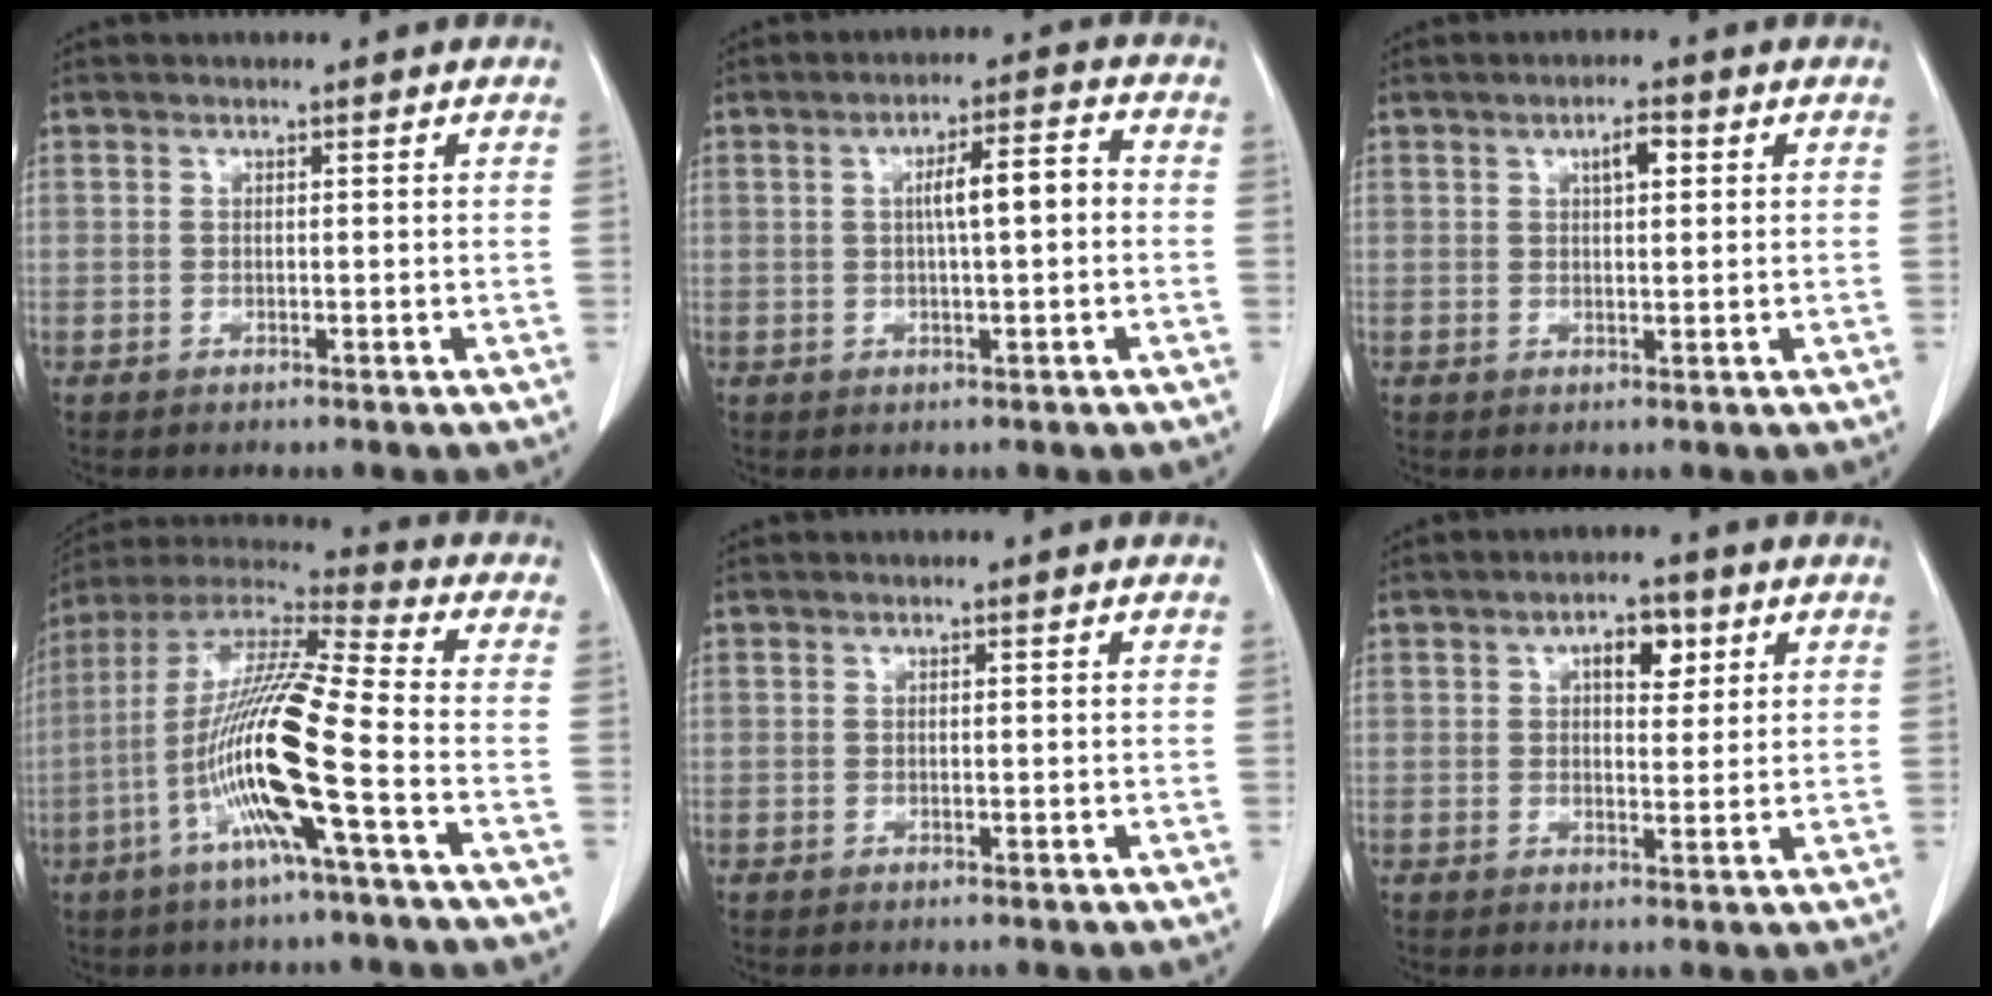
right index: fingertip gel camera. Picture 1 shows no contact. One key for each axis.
{"total": 5.8, "fx": 0.2, "fy": 0.9, "fz": 5.7, "tx": -0.095, "ty": 0.017, "tz": 0.003}
{"total": 2.9, "fx": 1.1, "fy": 1.0, "fz": 2.5, "tx": -0.042, "ty": 0.003, "tz": 0.018}
{"total": 16.8, "fx": -5.1, "fy": 0.0, "fz": 16.1, "tx": -0.321, "ty": -0.004, "tz": -0.108}
{"total": 0.0}
{"total": 4.6, "fx": 1.9, "fy": 2.3, "fz": 3.5, "tx": -0.052, "ty": 0.011, "tz": 0.027}